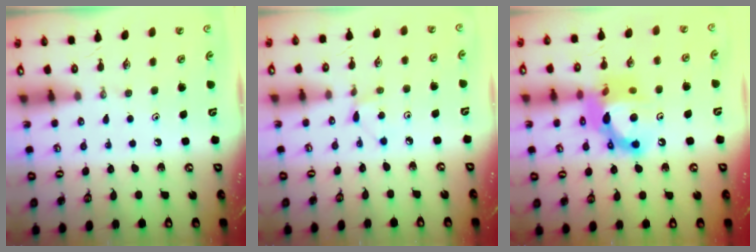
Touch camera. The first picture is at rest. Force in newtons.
{"total": 3.8, "press": 3.7, "slide": 0.5}
{"total": 14.6, "press": 14.6, "slide": 1.0}